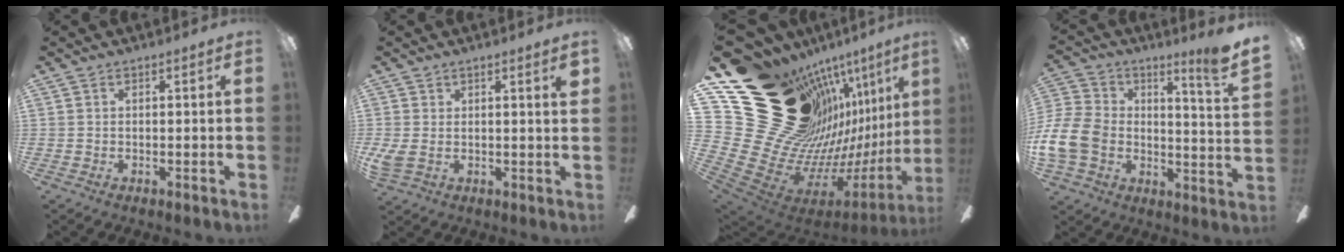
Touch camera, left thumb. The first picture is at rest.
{"total": 4.5, "force": [1.4, 1.9, 3.9], "torque": [-0.063, -0.011, 0.024]}
{"total": 28.2, "force": [15.6, 17.3, 16.0], "torque": [-0.233, -0.193, 0.376]}
{"total": 15.3, "force": [3.8, 8.9, 11.9], "torque": [-0.218, -0.017, 0.068]}